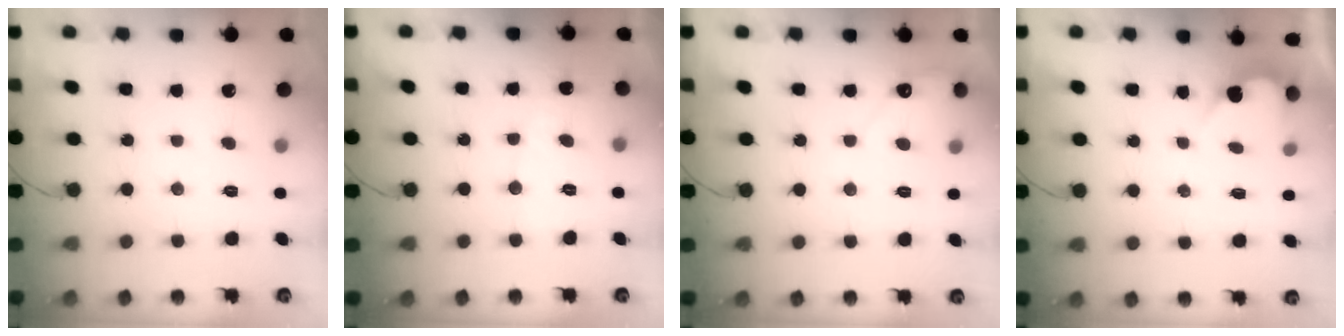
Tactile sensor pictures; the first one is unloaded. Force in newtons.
{"total": 4.5, "press": 4.5, "slide": 0.3}
{"total": 2.8, "press": 2.8, "slide": 0.1}
{"total": 2.7, "press": 2.7, "slide": 0.2}